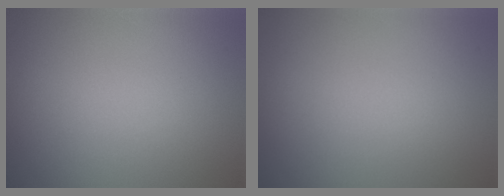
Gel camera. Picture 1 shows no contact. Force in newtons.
{"total": 0.0}